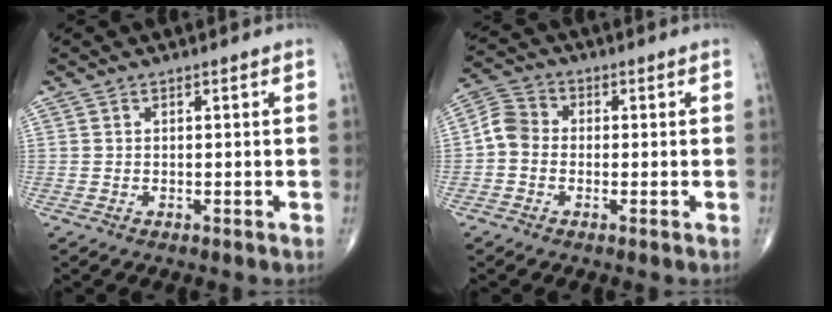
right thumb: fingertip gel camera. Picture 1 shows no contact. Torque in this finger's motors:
{"motor_torque": [0.13, 0.13, 0.02, -0.08, 0.01]}